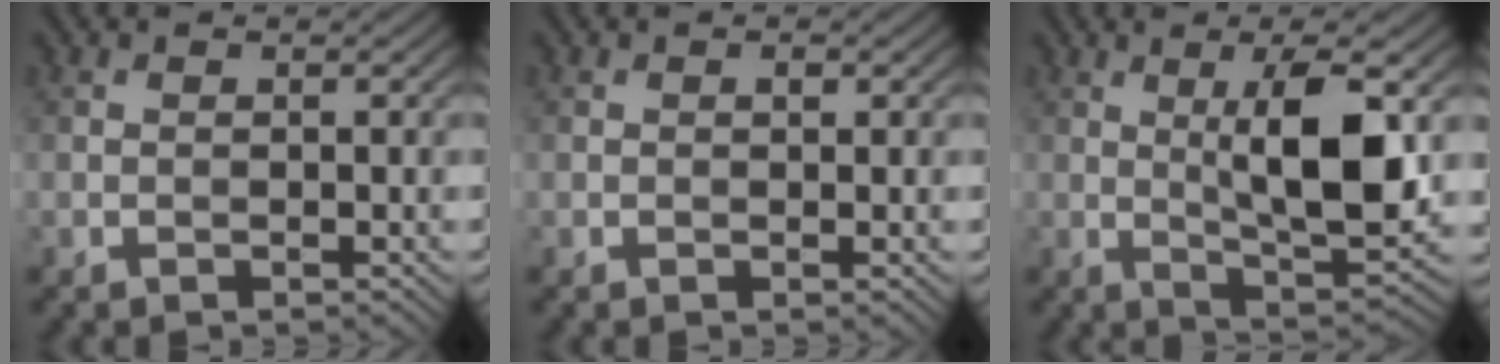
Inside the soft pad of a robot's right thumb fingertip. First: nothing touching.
{"total": 0.6, "force": [0.2, 0.2, 0.5], "torque": [-0.006, -0.002, 0.002]}
{"total": 9.3, "force": [1.8, 2.3, 8.8], "torque": [-0.149, 0.002, 0.035]}